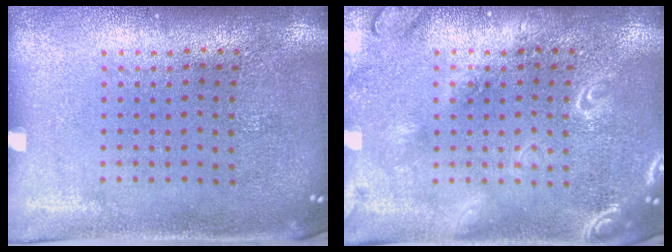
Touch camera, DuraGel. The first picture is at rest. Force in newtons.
{"total": 1.9, "press": 1.9, "slide": 0.2}